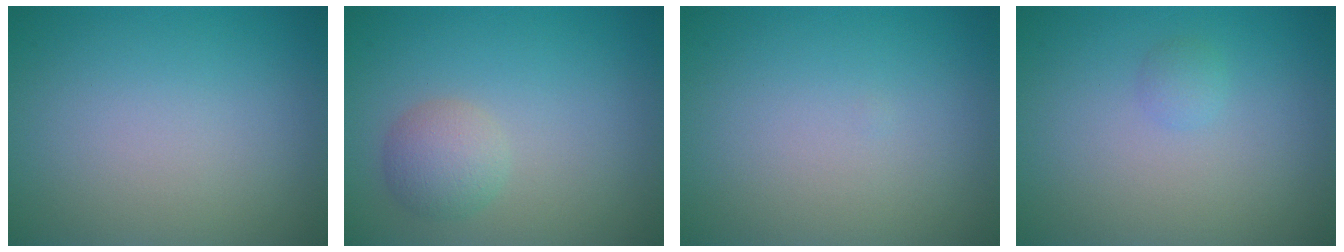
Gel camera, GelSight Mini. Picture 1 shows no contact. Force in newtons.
{"total": 2.4, "press": 2.4, "slide": 0.1}
{"total": 0.0}
{"total": 0.8, "press": 0.8, "slide": 0.1}